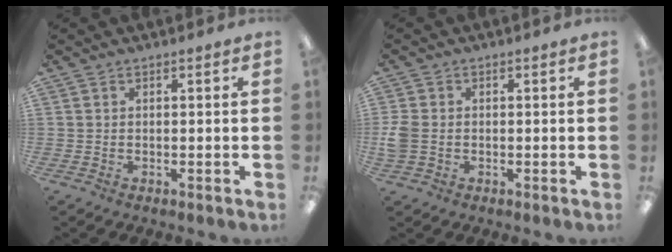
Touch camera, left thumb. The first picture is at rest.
{"total": 4.4, "force": [-0.5, 3.5, 2.6], "torque": [-0.058, 0.005, -0.009]}